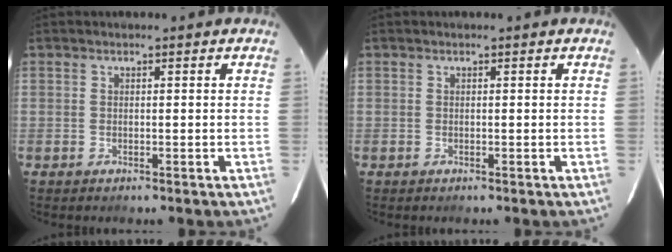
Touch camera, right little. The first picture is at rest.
{"total": 0.0}